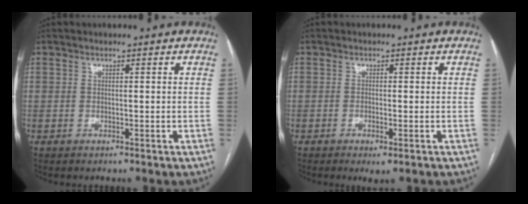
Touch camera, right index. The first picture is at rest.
{"total": 2.0, "force": [-1.0, 0.4, 1.7], "torque": [-0.025, -0.004, -0.011]}